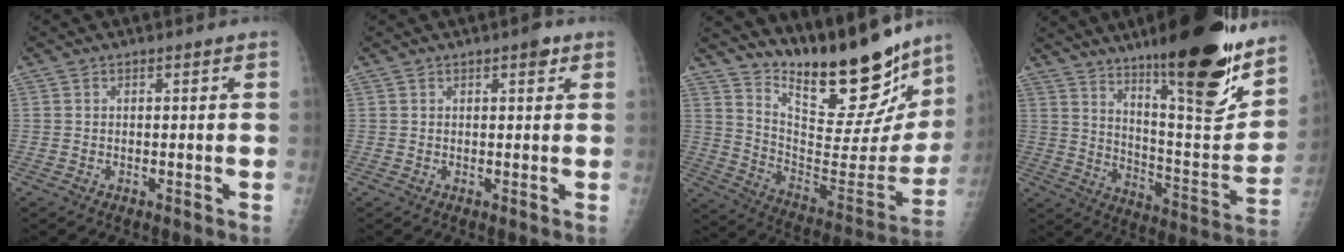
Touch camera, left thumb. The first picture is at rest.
{"total": 1.9, "force": [1.0, 0.7, 1.4], "torque": [-0.014, -0.001, 0.011]}
{"total": 27.2, "force": [21.9, 7.5, 14.3], "torque": [-0.180, -0.129, 0.330]}
{"total": 24.0, "force": [15.7, 4.9, 17.5], "torque": [-0.235, -0.089, 0.251]}